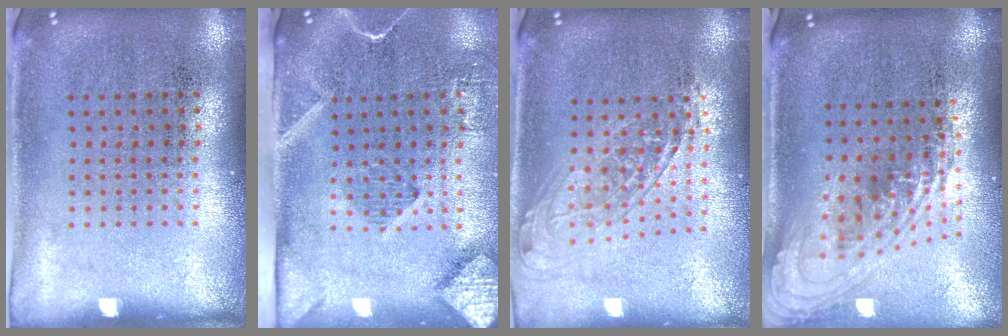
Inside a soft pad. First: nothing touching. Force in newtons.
{"total": 2.9, "press": 2.1, "slide": 2.0}
{"total": 1.6, "press": 1.3, "slide": 1.0}
{"total": 2.4, "press": 1.7, "slide": 1.7}